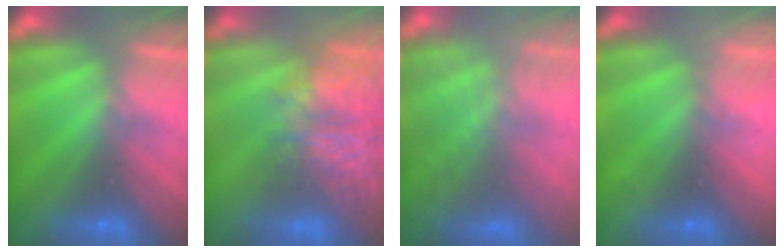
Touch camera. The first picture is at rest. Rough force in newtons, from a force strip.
{"total": 8.6}
{"total": 7.3}
{"total": 2.3}